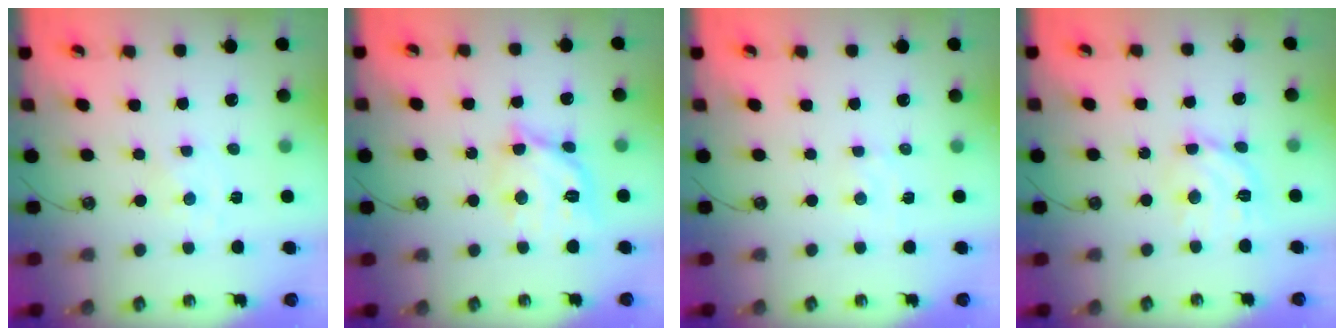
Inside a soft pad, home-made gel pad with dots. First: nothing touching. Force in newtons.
{"total": 14.7, "press": 14.6, "slide": 1.2}
{"total": 1.2, "press": 1.2, "slide": 0.1}
{"total": 12.2, "press": 12.2, "slide": 1.0}